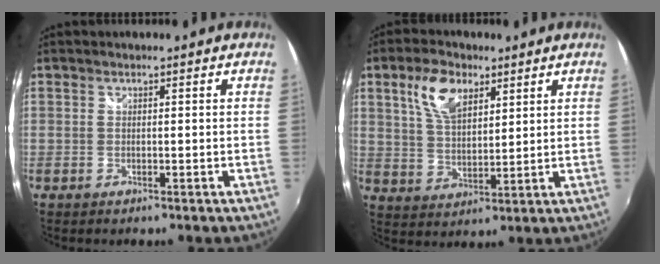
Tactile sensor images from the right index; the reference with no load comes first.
{"total": 8.9, "force": [4.6, 4.7, 6.1], "torque": [-0.118, 0.013, 0.087]}